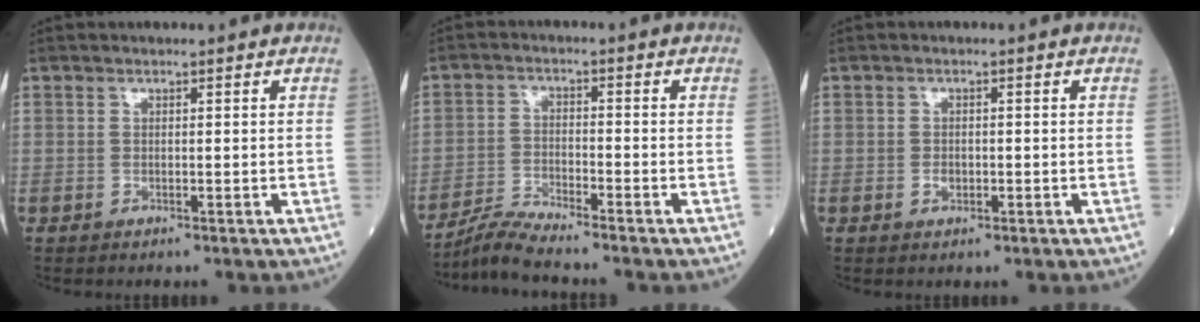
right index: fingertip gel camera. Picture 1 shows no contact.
{"total": 5.2, "force": [-4.9, -1.1, 1.3], "torque": [-0.032, -0.021, -0.098]}
{"total": 1.3, "force": [-0.4, 0.9, 0.8], "torque": [-0.015, 0.002, -0.004]}